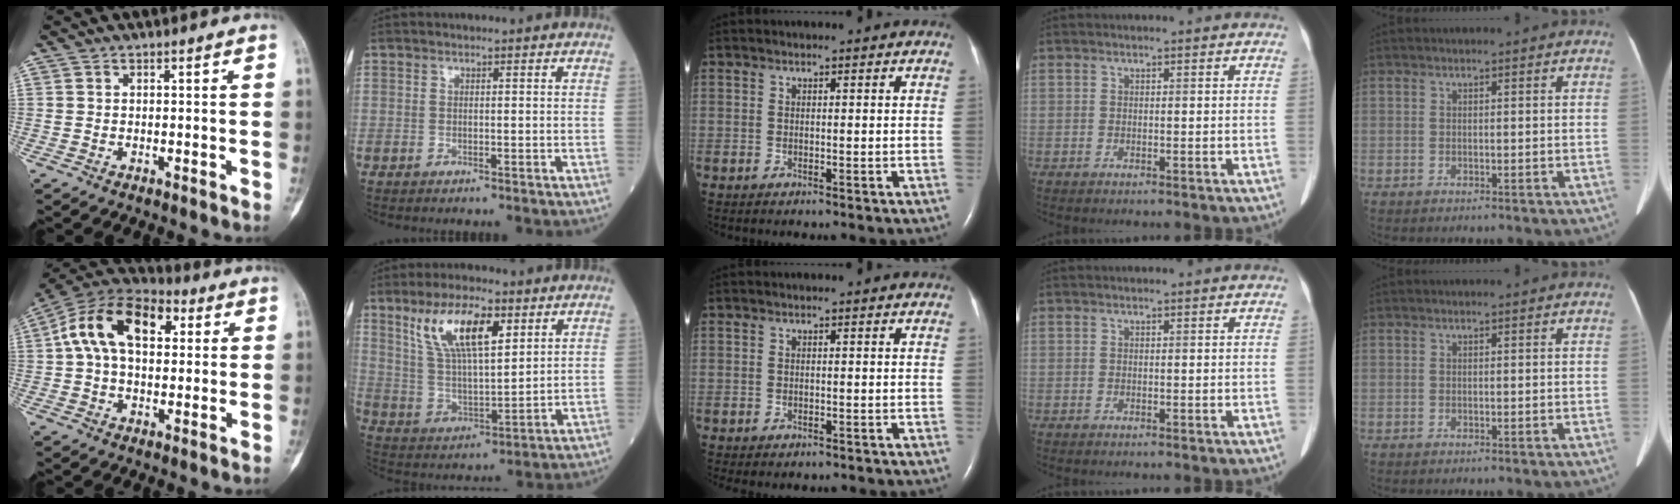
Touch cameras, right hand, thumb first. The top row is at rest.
{"thumb": {"total": 16.2, "force": [3.6, 10.1, 12.2], "torque": [-0.195, 0.029, 0.051]}, "index": {"total": 12.6, "force": [6.4, 3.8, 10.1], "torque": [-0.204, 0.014, 0.129]}, "middle": {"total": 2.5, "force": [-2.0, 1.2, 1.0], "torque": [-0.011, -0.003, -0.021]}}